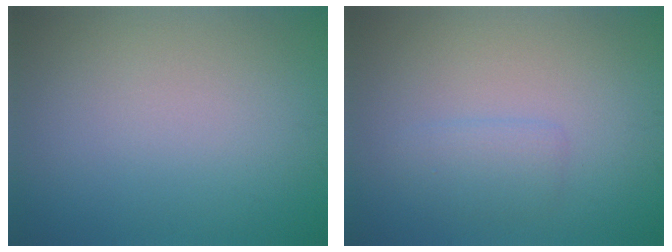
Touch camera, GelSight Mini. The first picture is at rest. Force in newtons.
{"total": 1.7, "press": 1.7, "slide": 0.2}